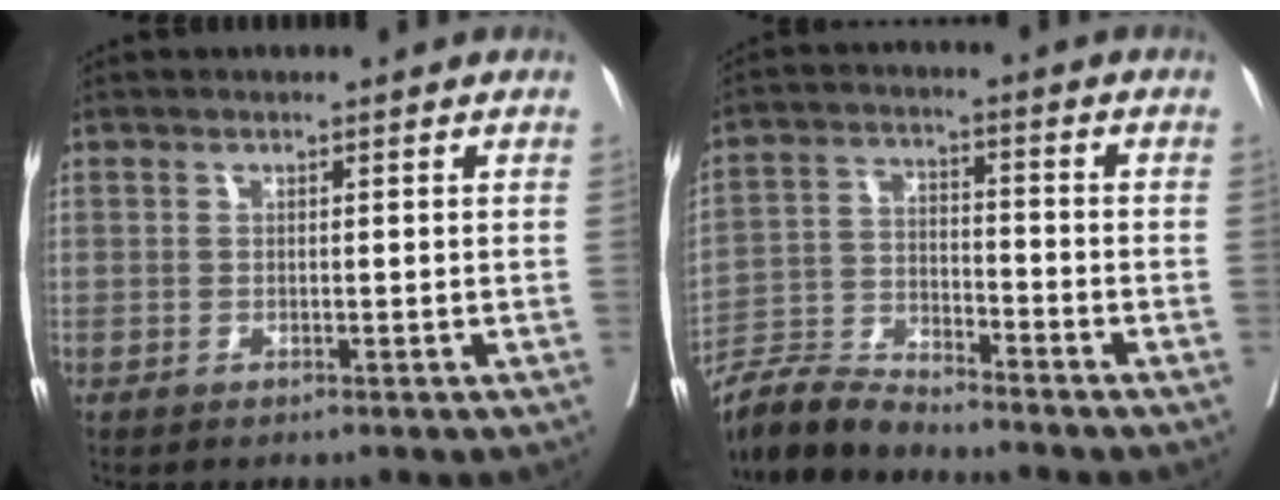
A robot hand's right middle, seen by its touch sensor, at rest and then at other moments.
{"total": 7.3, "force": [-7.3, 0.3, 0.8], "torque": [-0.018, -0.003, -0.141]}